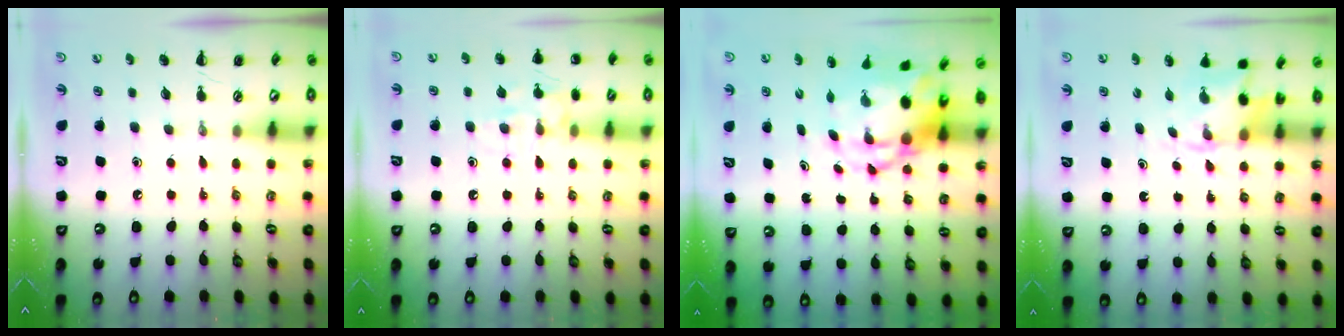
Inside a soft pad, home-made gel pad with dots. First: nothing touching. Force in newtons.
{"total": 9.5, "press": 9.5, "slide": 0.6}
{"total": 5.8, "press": 5.6, "slide": 1.7}
{"total": 2.8, "press": 2.6, "slide": 1.0}